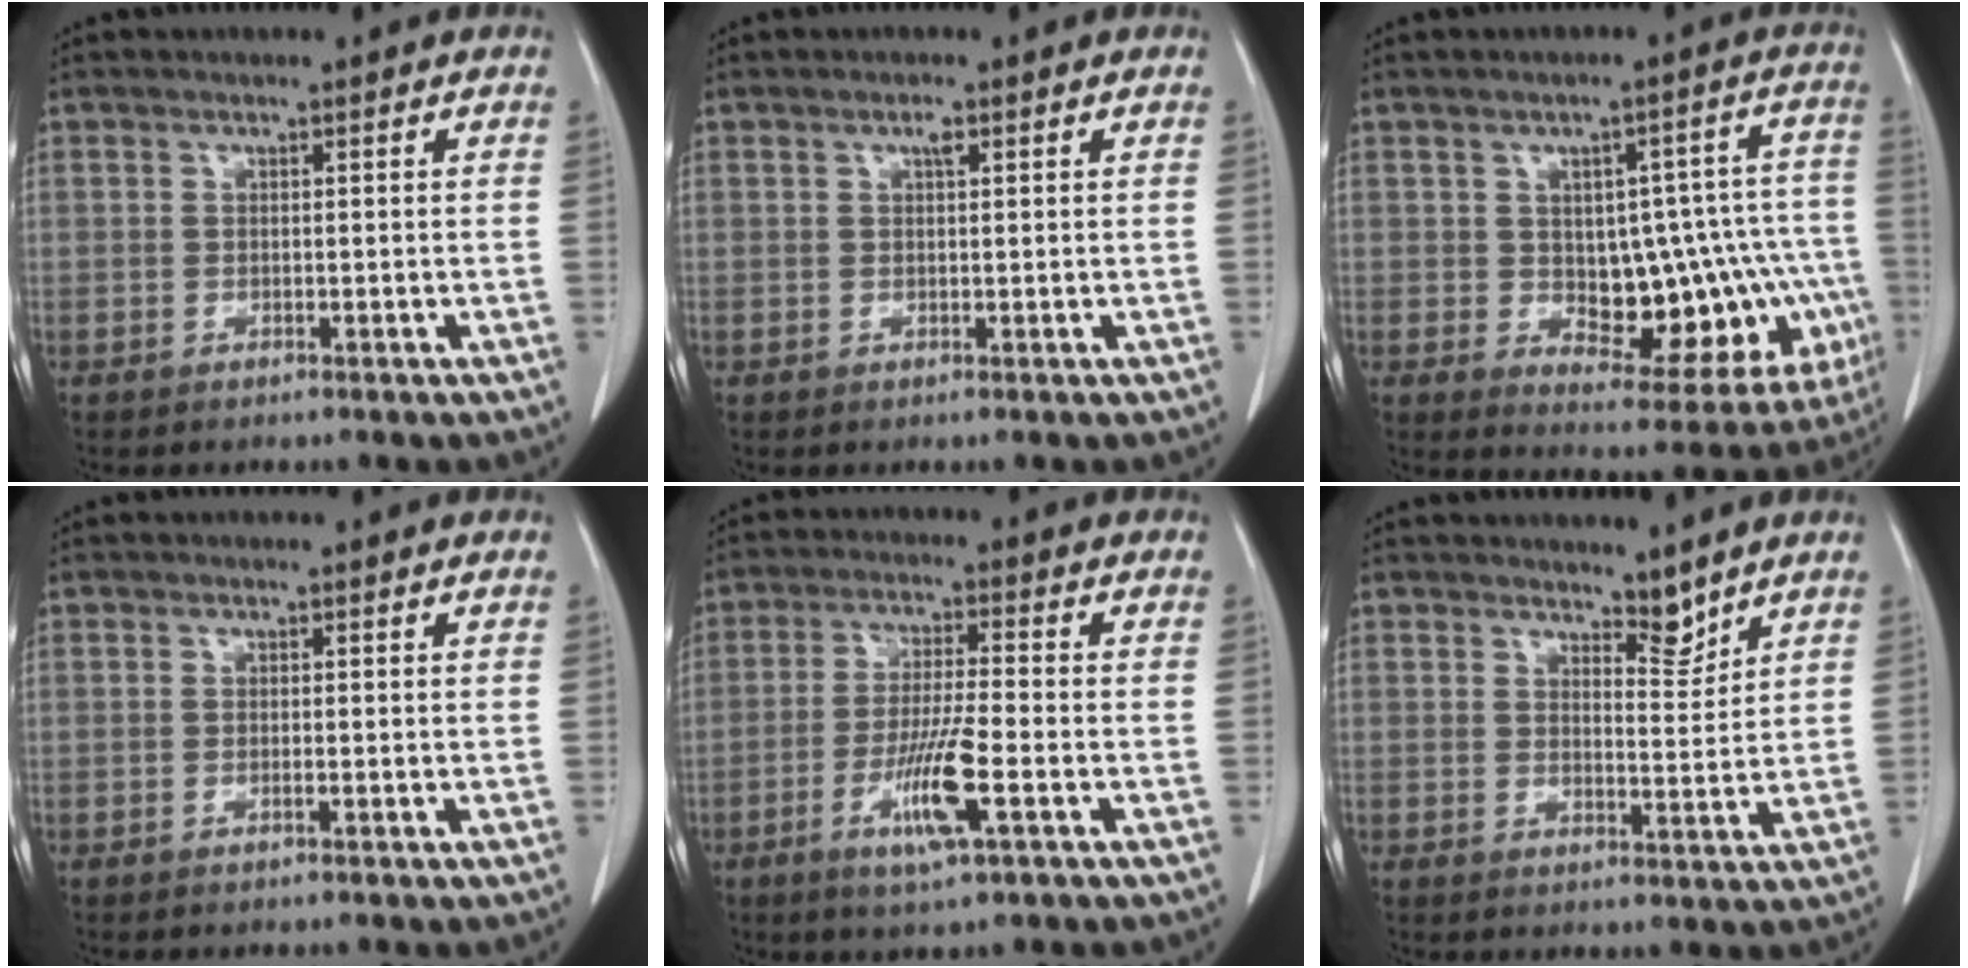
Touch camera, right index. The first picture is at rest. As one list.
[{"total": 1.1, "force": [0.6, 0.3, 0.9], "torque": [-0.018, 0.001, 0.009]}, {"total": 17.2, "force": [-2.5, 8.4, 14.8], "torque": [-0.158, 0.038, -0.001]}, {"total": 0.0}, {"total": 8.7, "force": [-3.4, 0.1, 8.0], "torque": [-0.158, -0.014, -0.060]}, {"total": 3.6, "force": [3.2, 1.1, 1.1], "torque": [-0.012, -0.010, 0.053]}]